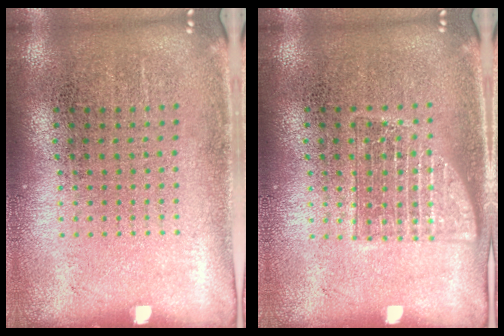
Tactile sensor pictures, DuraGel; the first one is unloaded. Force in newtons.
{"total": 1.0, "press": 1.0, "slide": 0.3}